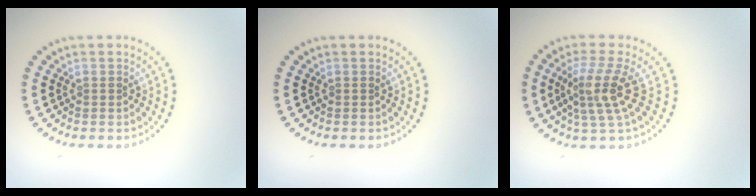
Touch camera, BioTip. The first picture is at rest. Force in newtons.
{"total": 0.0}
{"total": 4.0, "press": 2.9, "slide": 2.8}